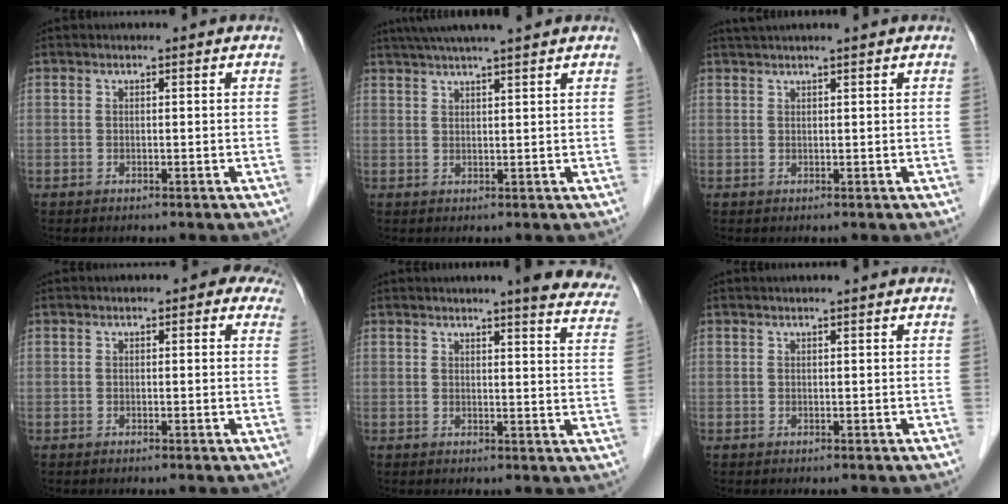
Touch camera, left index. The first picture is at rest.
{"total": 8.6, "force": [7.2, -0.8, 4.7], "torque": [-0.074, 0.030, 0.102]}
{"total": 3.1, "force": [2.6, -0.9, 1.5], "torque": [-0.018, 0.024, 0.049]}
{"total": 2.5, "force": [1.3, 1.3, 1.7], "torque": [-0.007, 0.012, 0.007]}
{"total": 14.1, "force": [12.5, 1.3, 6.3], "torque": [-0.054, -0.037, 0.119]}
{"total": 0.9, "force": [0.7, -0.2, 0.5], "torque": [-0.011, 0.006, 0.020]}